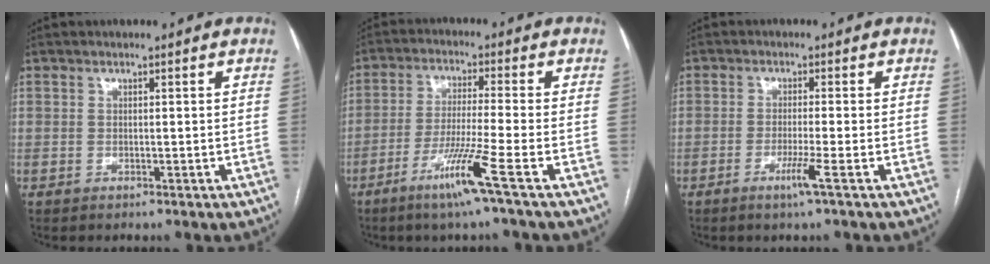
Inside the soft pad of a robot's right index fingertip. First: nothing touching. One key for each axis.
{"total": 8.6, "fx": -4.5, "fy": -1.9, "fz": 7.1, "tx": -0.132, "ty": -0.025, "tz": -0.091}
{"total": 3.2, "fx": -1.5, "fy": -0.9, "fz": 2.7, "tx": -0.055, "ty": -0.009, "tz": -0.033}